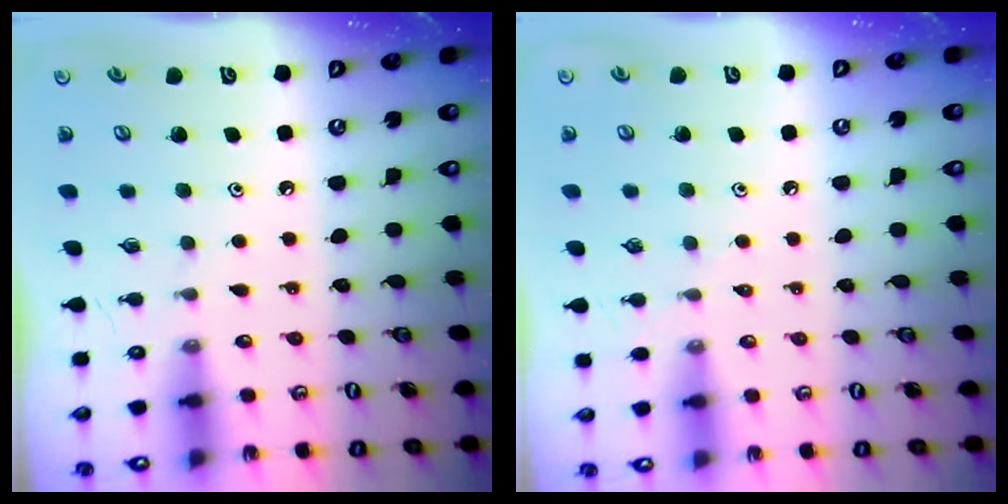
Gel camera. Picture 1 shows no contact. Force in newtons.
{"total": 3.0, "press": 2.9, "slide": 0.5}